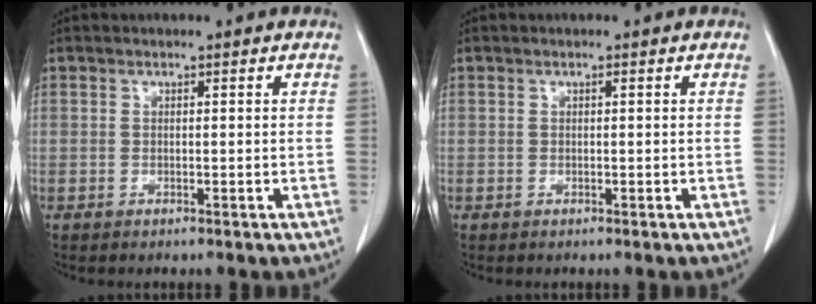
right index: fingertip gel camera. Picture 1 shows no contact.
{"total": 0.0}